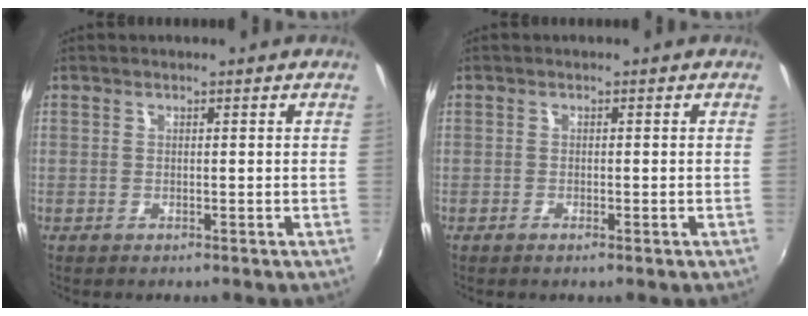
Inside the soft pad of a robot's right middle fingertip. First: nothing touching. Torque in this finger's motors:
{"motor_torque": [-0.23, -0.02, -0.06, -0.01]}